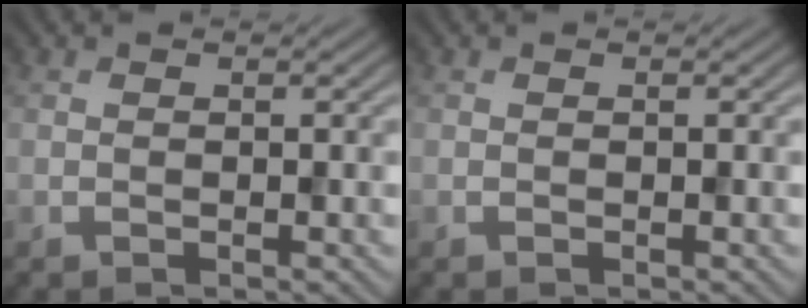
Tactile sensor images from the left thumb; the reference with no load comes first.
{"total": 0.0}